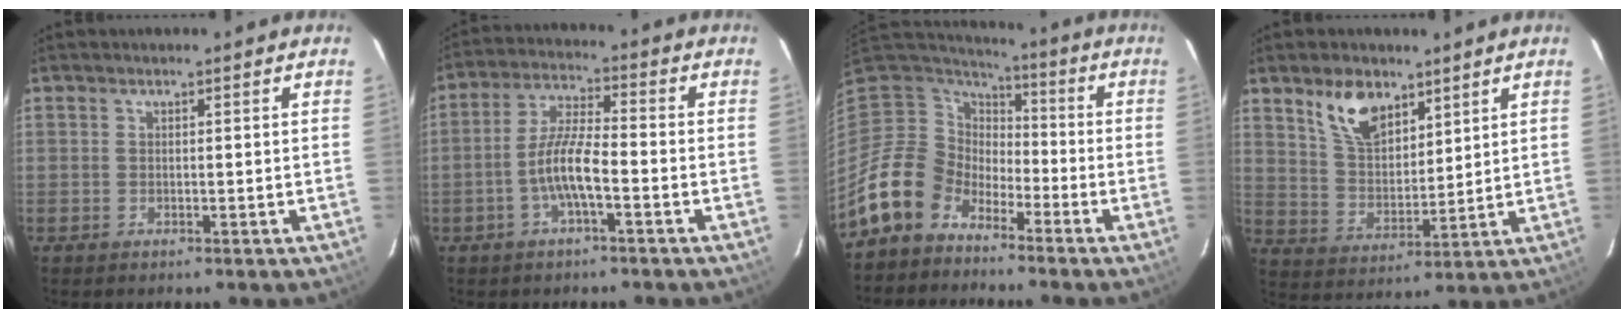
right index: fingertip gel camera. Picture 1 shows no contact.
{"total": 7.5, "force": [-2.9, 1.4, 6.7], "torque": [-0.141, 0.006, -0.055]}
{"total": 11.3, "force": [-8.1, 7.6, 2.0], "torque": [-0.061, 0.026, -0.158]}
{"total": 10.1, "force": [6.4, 5.3, 5.7], "torque": [-0.103, 0.013, 0.128]}